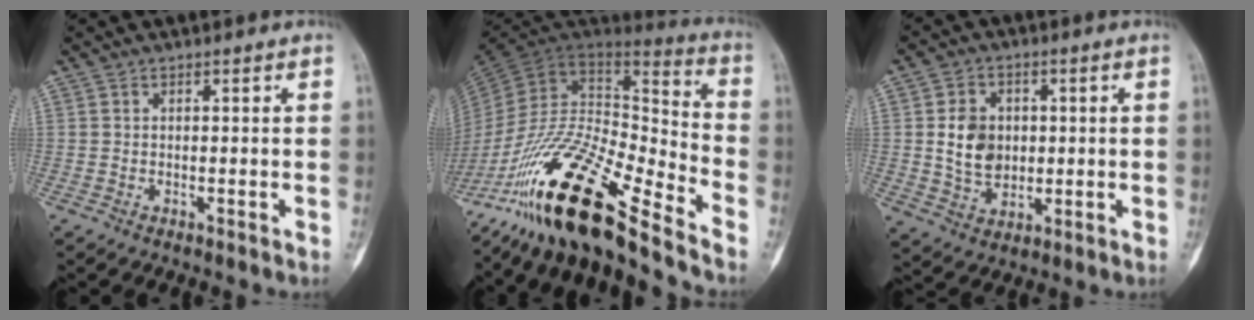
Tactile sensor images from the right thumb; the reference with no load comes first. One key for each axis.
{"total": 25.9, "fx": -18.7, "fy": 6.5, "fz": 16.8, "tx": -0.322, "ty": 0.059, "tz": -0.339}
{"total": 8.8, "fx": 0.6, "fy": 7.1, "fz": 5.2, "tx": -0.058, "ty": -0.006, "tz": 0.016}